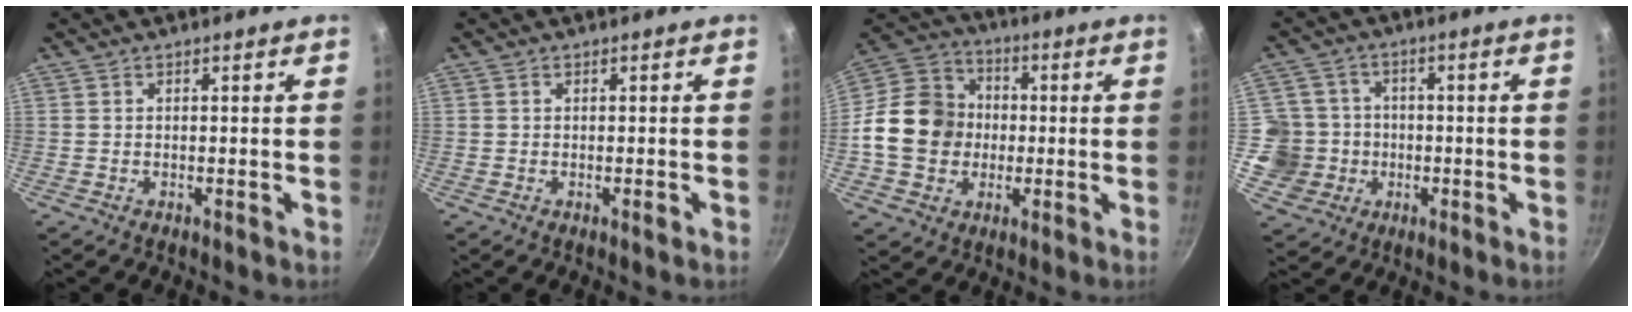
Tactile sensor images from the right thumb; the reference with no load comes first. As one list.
[{"total": 0.9, "force": [-0.2, 0.4, 0.8], "torque": [-0.014, 0.001, -0.003]}, {"total": 15.9, "force": [-1.2, 13.7, 8.0], "torque": [-0.119, 0.030, -0.031]}, {"total": 8.8, "force": [-1.2, 8.6, 1.3], "torque": [0.016, 0.020, -0.028]}]